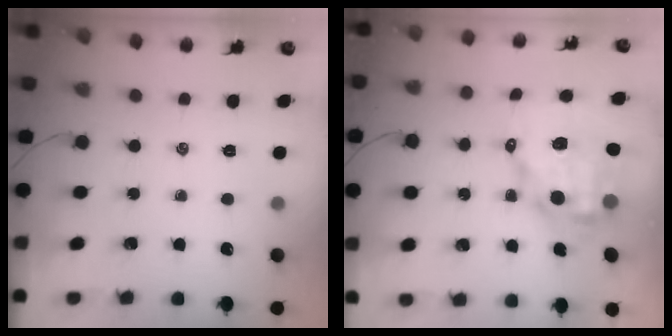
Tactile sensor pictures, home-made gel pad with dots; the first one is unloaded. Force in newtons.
{"total": 12.3, "press": 11.9, "slide": 3.0}